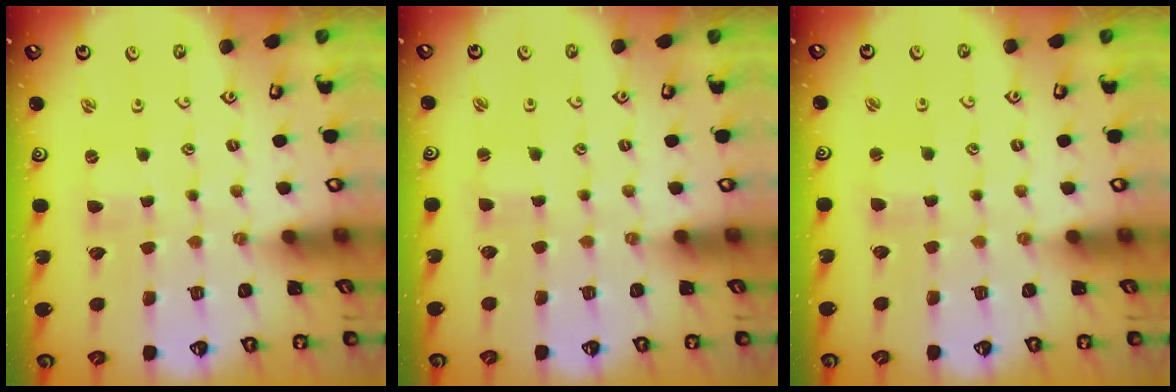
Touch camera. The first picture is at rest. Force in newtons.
{"total": 1.7, "press": 1.7, "slide": 0.1}
{"total": 1.7, "press": 1.7, "slide": 0.2}